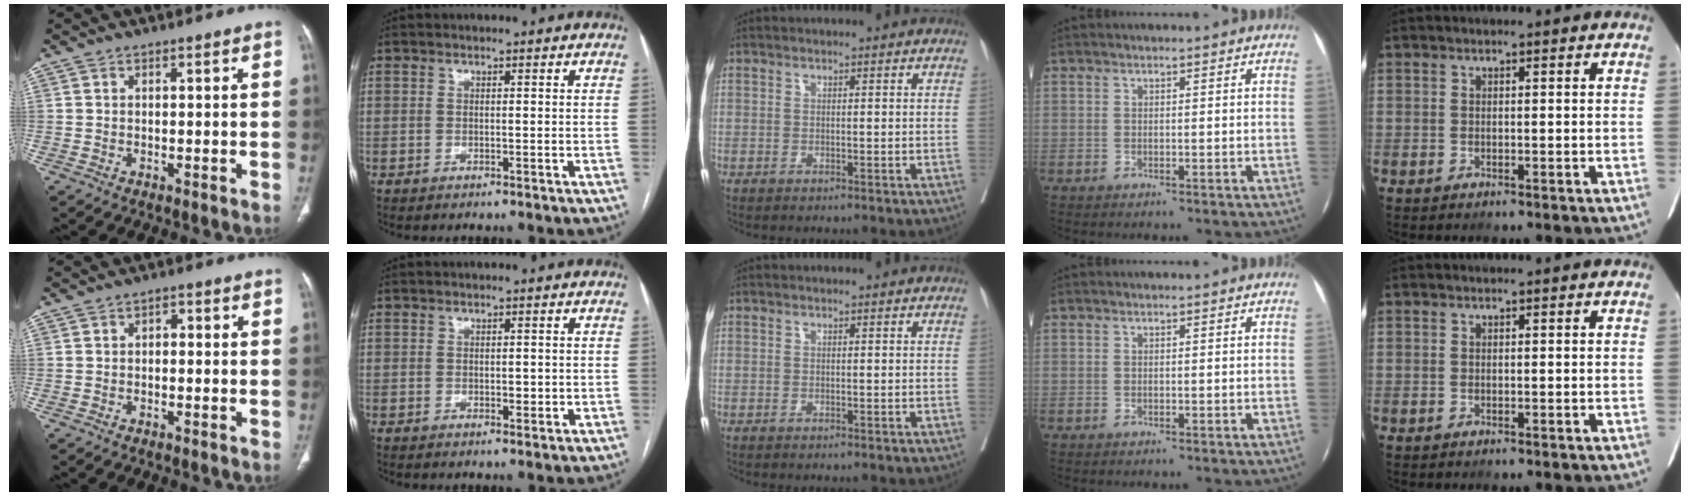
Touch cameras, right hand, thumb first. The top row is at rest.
{"thumb": {"total": 1.3, "force": [-0.1, 0.9, 0.9], "torque": [-0.003, 0.005, -0.008]}, "index": {"total": 1.4, "force": [-0.1, 0.8, 1.2], "torque": [-0.014, -0.001, 0.002]}}